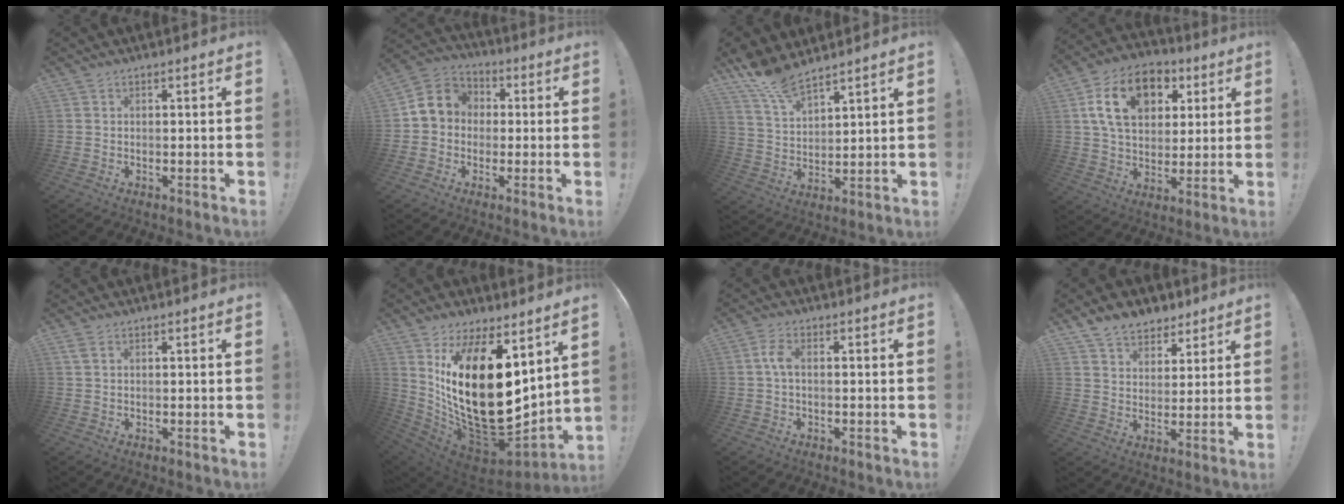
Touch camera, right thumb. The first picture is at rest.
{"total": 9.2, "force": [0.6, 8.3, 3.9], "torque": [-0.061, 0.022, 0.021]}
{"total": 9.6, "force": [8.5, 2.4, 3.8], "torque": [-0.093, -0.053, 0.164]}
{"total": 17.5, "force": [6.7, 12.0, 10.9], "torque": [-0.172, -0.009, 0.125]}
{"total": 2.0, "force": [1.0, 0.8, 1.5], "torque": [-0.032, 0.003, 0.018]}
{"total": 27.3, "force": [3.1, 13.1, 23.7], "torque": [-0.459, -0.045, 0.073]}
{"total": 4.1, "force": [0.0, 1.6, 3.8], "torque": [-0.074, 0.006, -0.001]}
{"total": 8.8, "force": [6.6, 5.4, 2.1], "torque": [-0.038, -0.042, 0.130]}